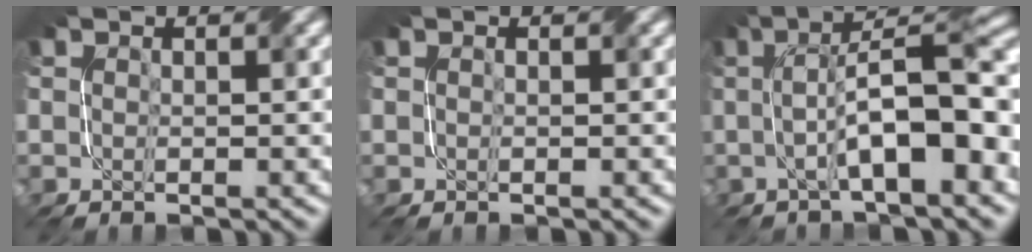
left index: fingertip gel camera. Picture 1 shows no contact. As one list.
[{"total": 0.0}, {"total": 9.7, "force": [-0.8, 2.7, 9.3], "torque": [-0.133, 0.018, -0.016]}]